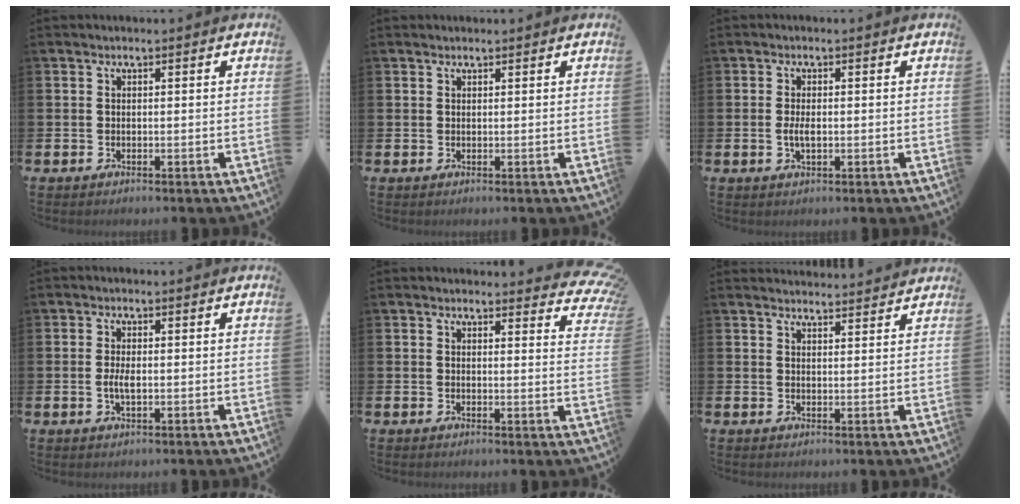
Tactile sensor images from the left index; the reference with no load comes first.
{"total": 0.7, "force": [0.6, 0.2, 0.1], "torque": [0.009, -0.003, 0.009]}
{"total": 2.1, "force": [-0.2, 0.9, 1.9], "torque": [-0.033, 0.001, -0.005]}
{"total": 2.2, "force": [-0.2, 0.8, 2.0], "torque": [-0.035, -0.001, -0.006]}
{"total": 2.8, "force": [2.6, 0.8, 0.4], "torque": [0.012, -0.022, 0.039]}
{"total": 2.9, "force": [2.9, 0.2, -0.1], "torque": [0.001, -0.017, 0.051]}